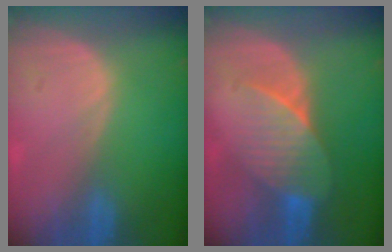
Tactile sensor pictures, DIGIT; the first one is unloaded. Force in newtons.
{"total": 7.3, "press": 6.8, "slide": 2.8}